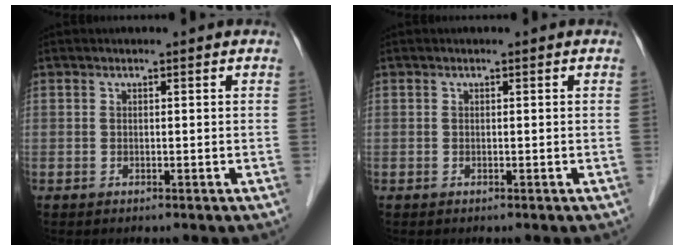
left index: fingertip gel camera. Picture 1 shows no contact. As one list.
[{"total": 0.0}]